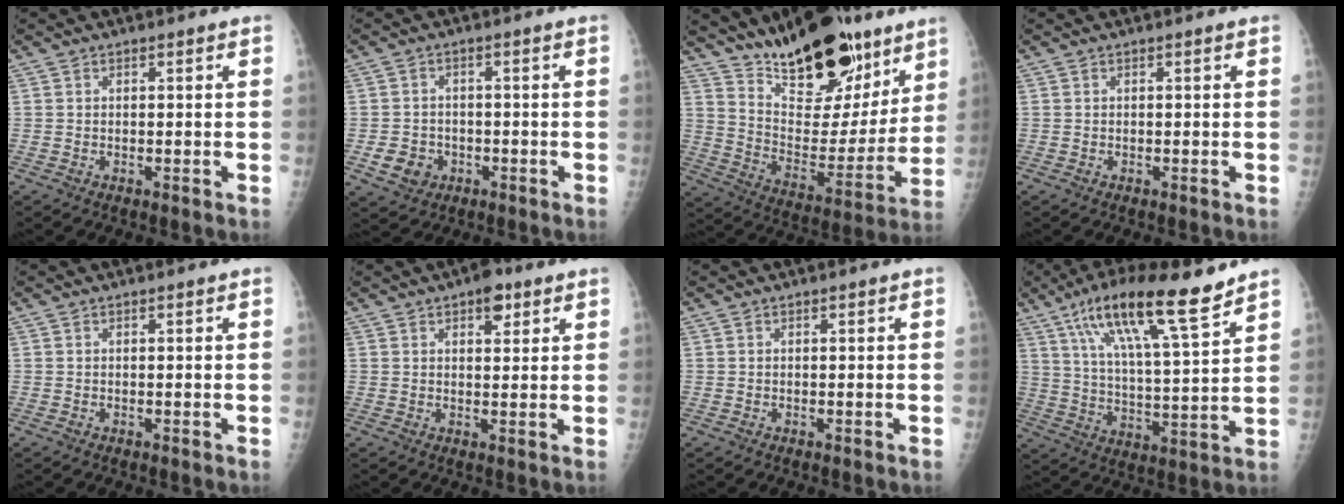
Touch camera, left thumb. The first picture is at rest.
{"total": 5.0, "force": [-1.6, 4.4, 1.8], "torque": [-0.014, 0.007, -0.020]}
{"total": 24.6, "force": [17.2, 10.3, 14.2], "torque": [-0.175, -0.090, 0.275]}
{"total": 0.0}
{"total": 0.0}
{"total": 4.8, "force": [2.8, 2.4, 3.2], "torque": [-0.025, -0.010, 0.035]}
{"total": 0.0}
{"total": 18.0, "force": [12.1, 2.9, 12.9], "torque": [-0.209, -0.051, 0.209]}